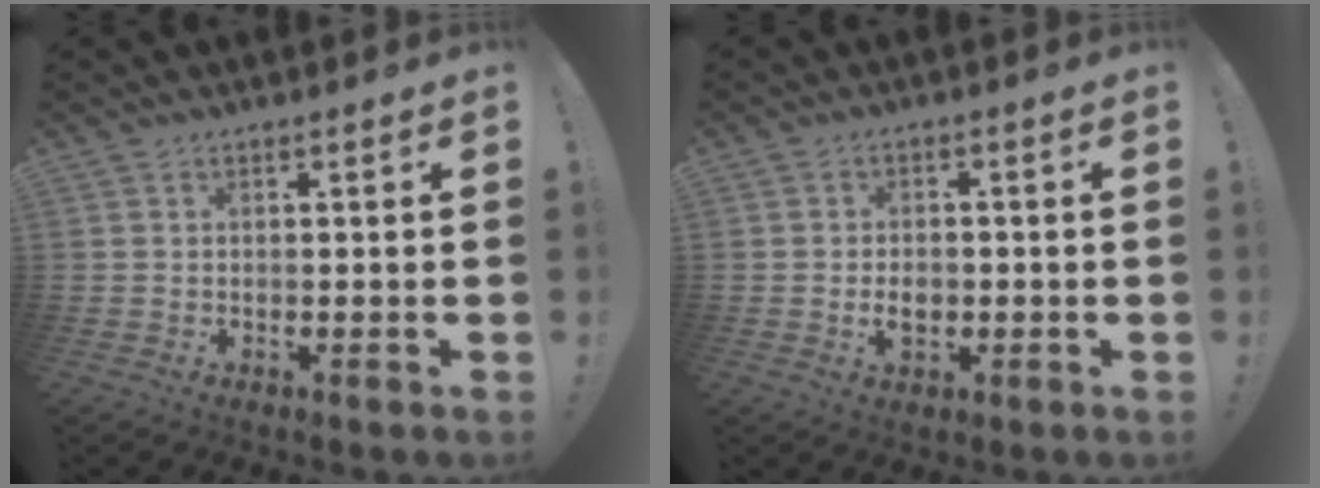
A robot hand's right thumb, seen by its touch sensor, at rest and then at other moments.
{"total": 4.4, "force": [-1.3, 2.8, 3.1], "torque": [-0.047, 0.004, -0.025]}